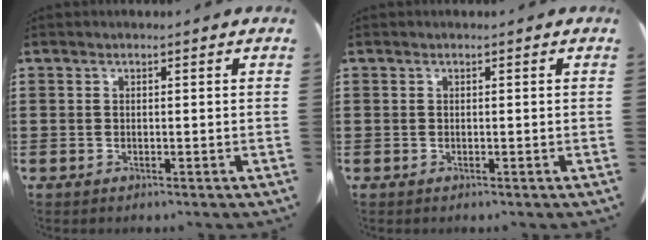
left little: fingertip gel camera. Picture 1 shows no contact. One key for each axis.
{"total": 0.0}